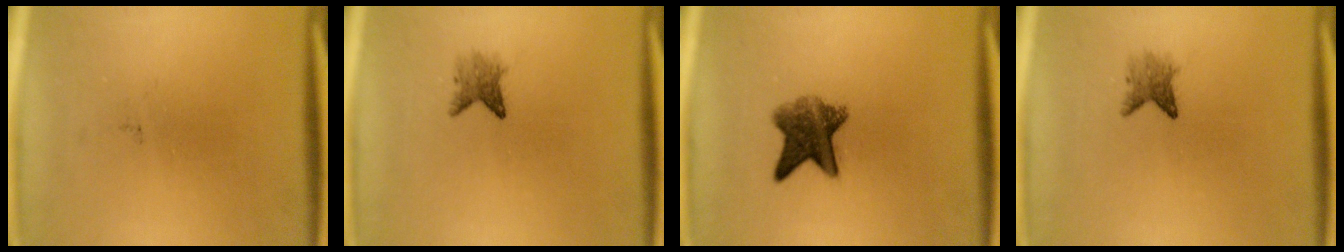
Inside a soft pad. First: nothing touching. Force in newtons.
{"total": 2.2}
{"total": 7.0}
{"total": 2.2}